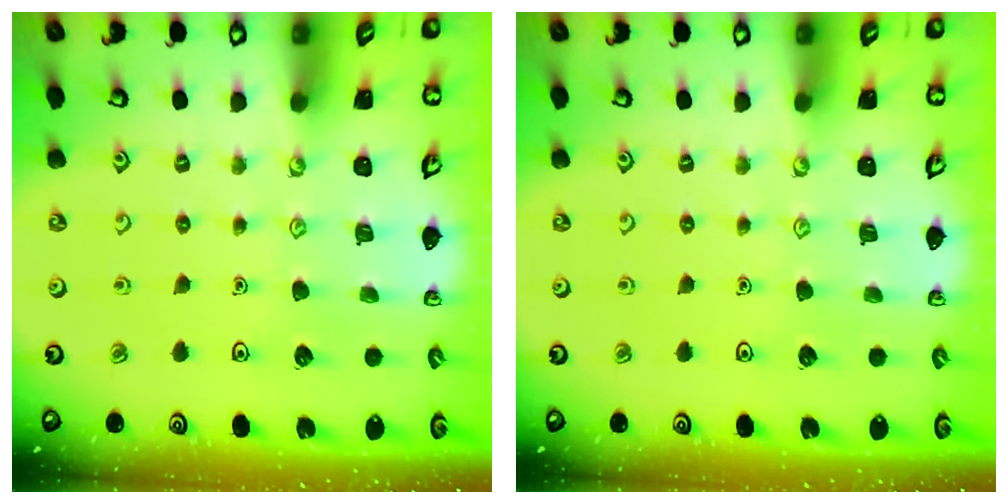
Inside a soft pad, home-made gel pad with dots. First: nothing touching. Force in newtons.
{"total": 0.0}